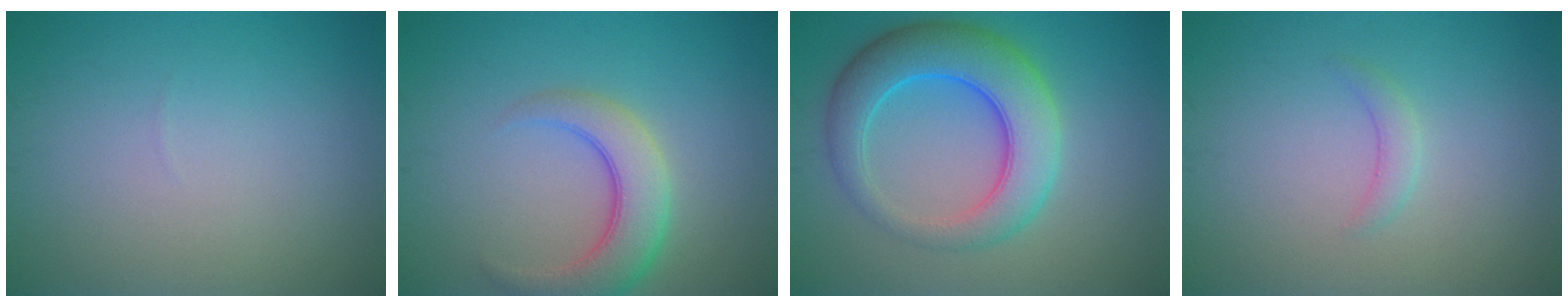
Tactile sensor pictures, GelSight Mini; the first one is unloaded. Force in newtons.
{"total": 5.0, "press": 5.0, "slide": 0.4}
{"total": 7.6, "press": 7.6, "slide": 0.1}
{"total": 1.2, "press": 1.2, "slide": 0.2}